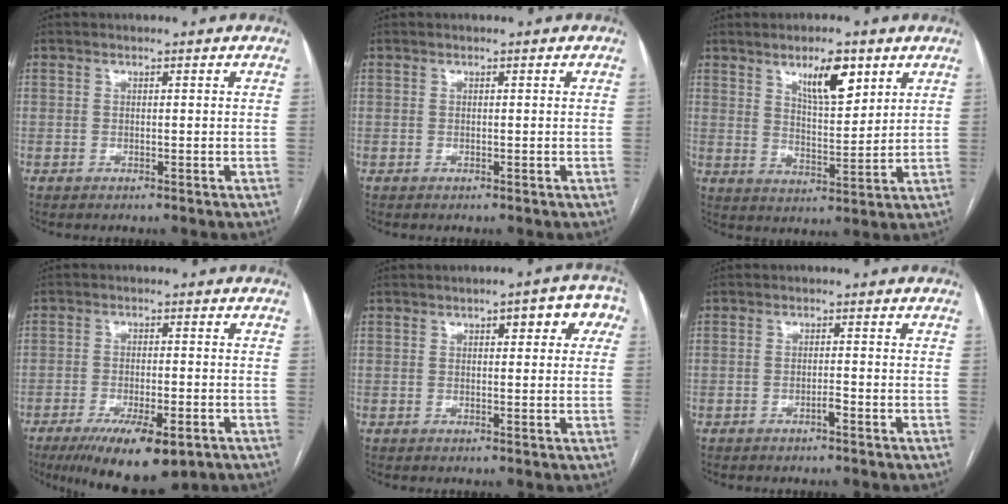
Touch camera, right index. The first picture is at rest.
{"total": 0.0}
{"total": 8.1, "force": [4.7, 2.3, 6.3], "torque": [-0.107, -0.002, 0.083]}
{"total": 11.4, "force": [-6.8, 3.3, 8.4], "torque": [-0.136, -0.018, -0.104]}
{"total": 6.3, "force": [2.3, 2.2, 5.4], "torque": [-0.051, 0.024, 0.021]}
{"total": 1.1, "force": [-0.7, 0.0, 0.9], "torque": [-0.013, 0.003, -0.012]}